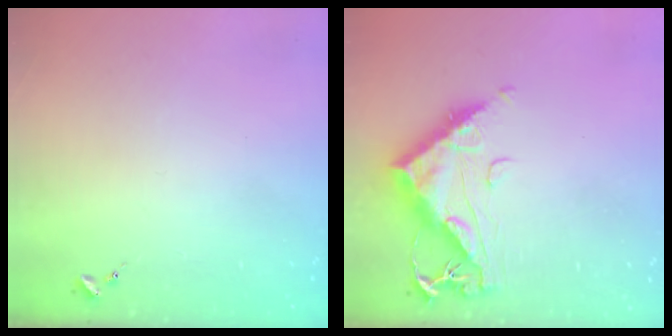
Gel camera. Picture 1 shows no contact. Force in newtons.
{"total": 13.4, "press": 13.4, "slide": 1.2}